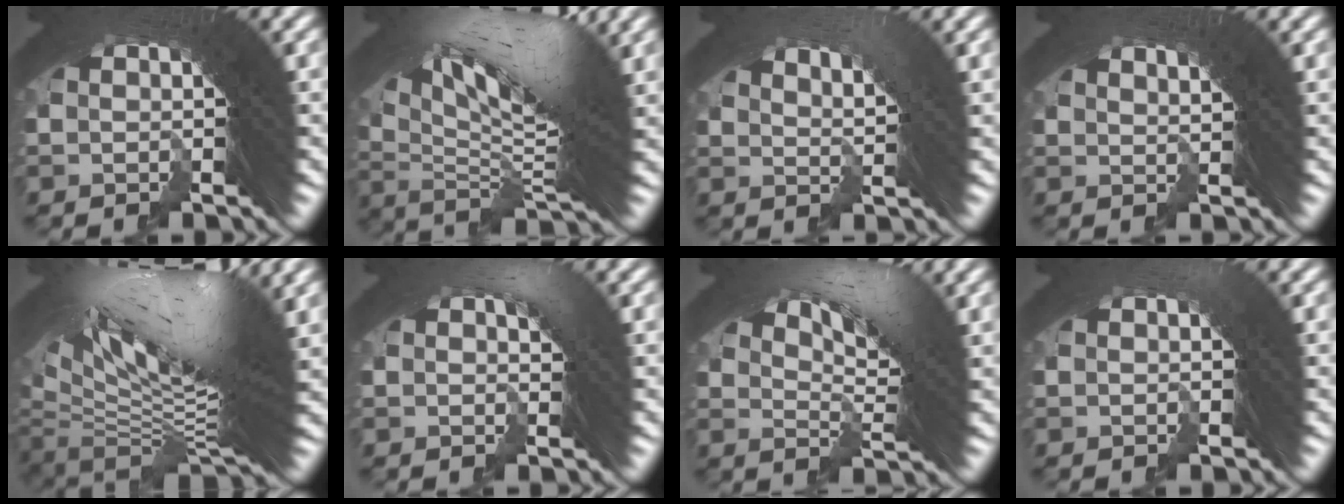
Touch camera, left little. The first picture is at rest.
{"total": 10.9, "force": [3.4, 3.4, 9.8], "torque": [-0.153, 0.009, 0.058]}
{"total": 3.5, "force": [2.8, -0.9, 1.9], "torque": [-0.015, 0.008, 0.051]}
{"total": 3.2, "force": [2.6, -1.1, 1.6], "torque": [-0.008, 0.012, 0.046]}
{"total": 15.1, "force": [2.2, 6.6, 13.4], "torque": [-0.217, -0.003, 0.043]}
{"total": 0.7, "force": [0.3, 0.1, 0.6], "torque": [-0.001, 0.004, 0.004]}
{"total": 4.5, "force": [3.0, -0.3, 3.4], "torque": [-0.037, 0.004, 0.056]}
{"total": 0.6, "force": [-0.5, -0.3, -0.3], "torque": [0.012, 0.006, -0.013]}